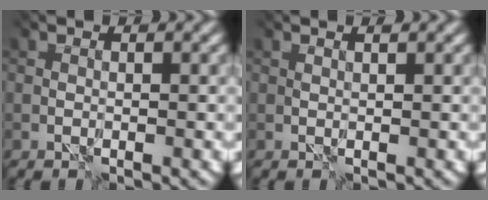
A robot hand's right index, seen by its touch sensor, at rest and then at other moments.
{"total": 0.6, "force": [0.6, -0.1, 0.1], "torque": [-0.010, 0.001, 0.010]}